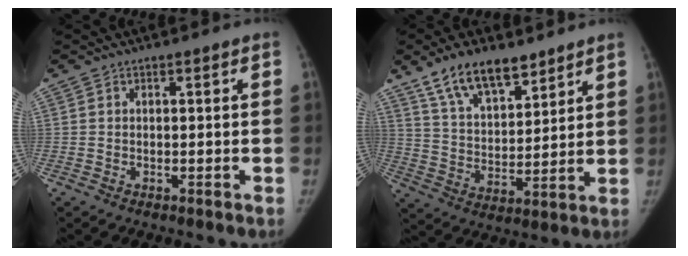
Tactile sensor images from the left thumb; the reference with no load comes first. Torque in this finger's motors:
{"motor_torque": [0.07, 0.18, -0.12, -0.31, 0.17]}